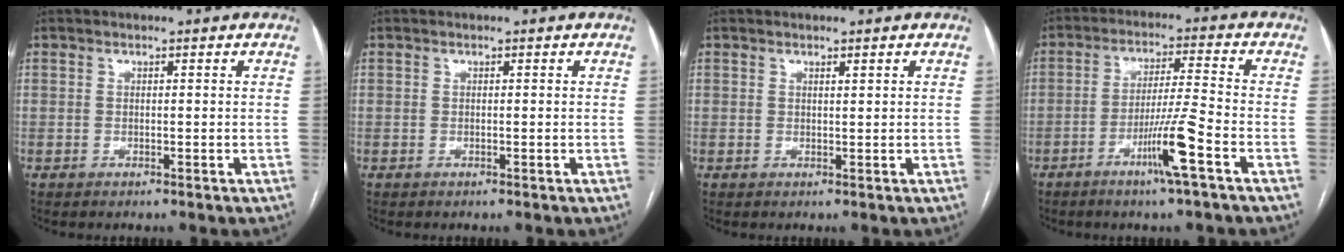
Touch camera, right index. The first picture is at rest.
{"total": 0.0}
{"total": 0.5, "force": [0.4, -0.1, 0.3], "torque": [-0.007, -0.003, 0.007]}
{"total": 8.4, "force": [-4.1, -1.3, 7.2], "torque": [-0.135, -0.007, -0.078]}